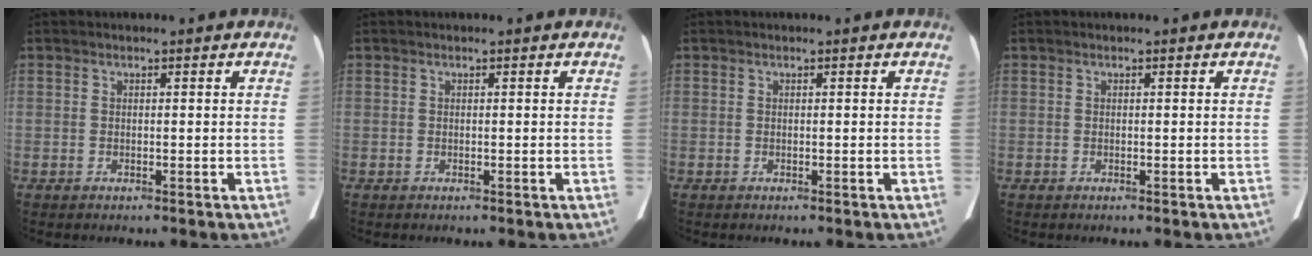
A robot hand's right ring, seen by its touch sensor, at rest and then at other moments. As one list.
[{"total": 0.0}, {"total": 0.0}, {"total": 0.0}]